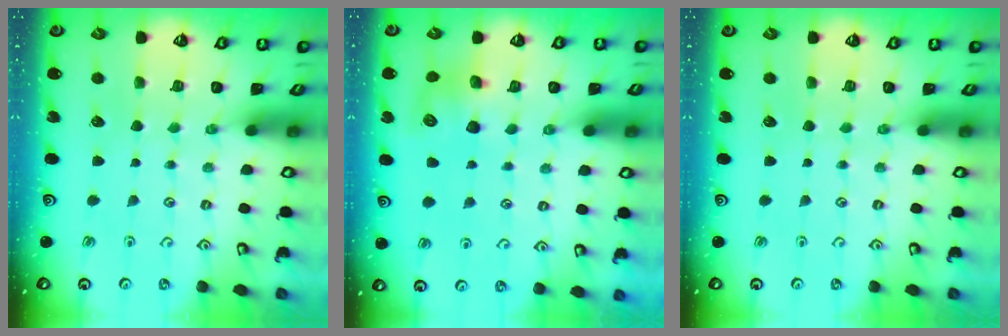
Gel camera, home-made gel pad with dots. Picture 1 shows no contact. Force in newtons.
{"total": 8.0, "press": 8.0, "slide": 0.0}
{"total": 0.0}